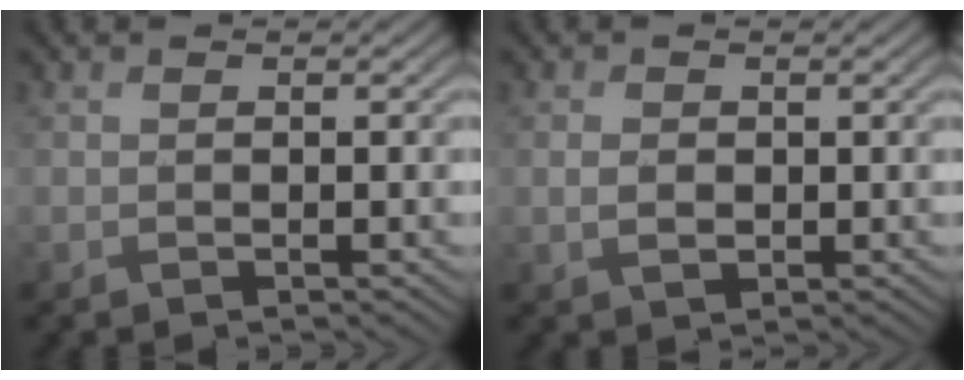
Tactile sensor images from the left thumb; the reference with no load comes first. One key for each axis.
{"total": 2.0, "fx": 0.0, "fy": 1.4, "fz": 1.4, "tx": -0.034, "ty": -0.003, "tz": 0.001}